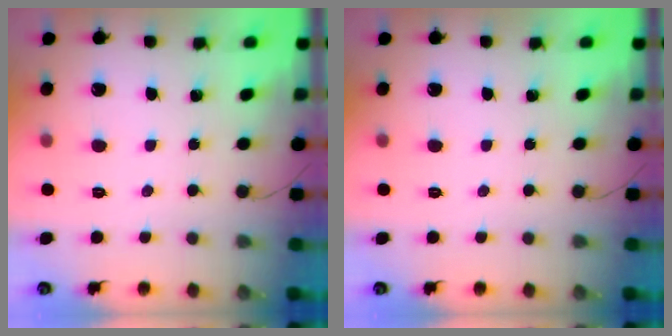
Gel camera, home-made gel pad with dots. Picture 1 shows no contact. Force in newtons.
{"total": 0.0}